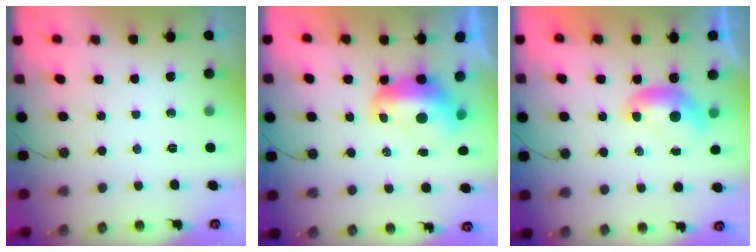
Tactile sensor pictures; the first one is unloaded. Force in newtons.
{"total": 2.2, "press": 2.1, "slide": 0.8}
{"total": 0.0}